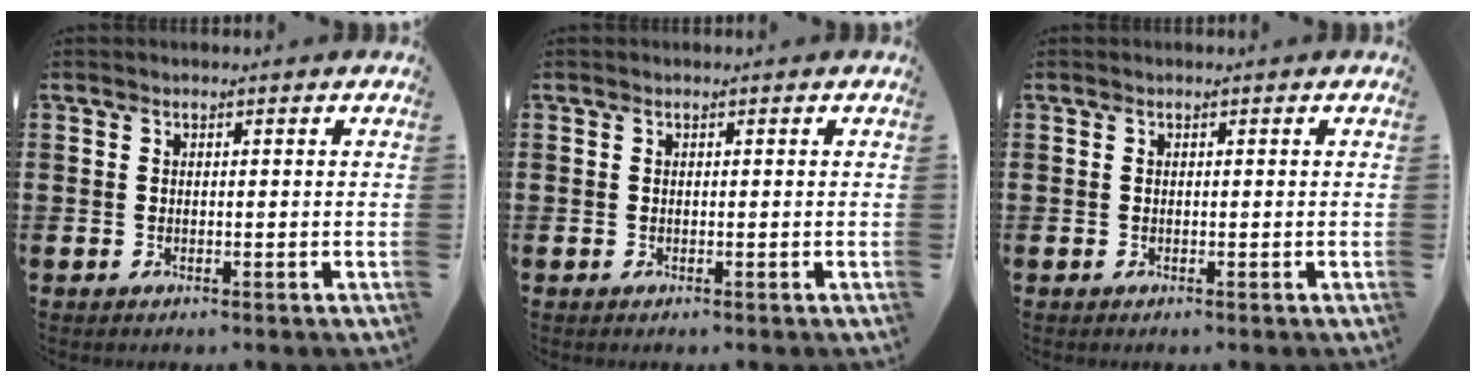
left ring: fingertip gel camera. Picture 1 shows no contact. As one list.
[{"total": 0.0}, {"total": 0.0}]